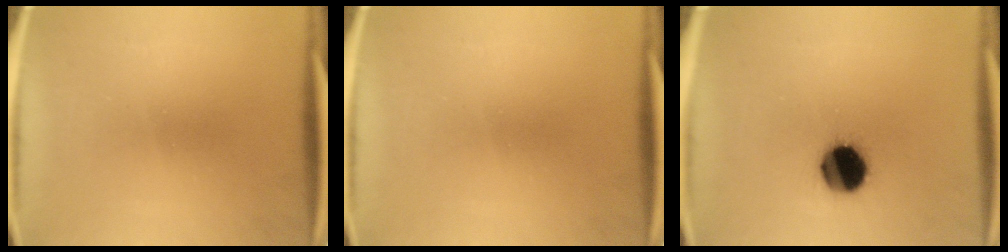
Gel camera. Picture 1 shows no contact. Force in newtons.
{"total": 0.0}
{"total": 11.5}